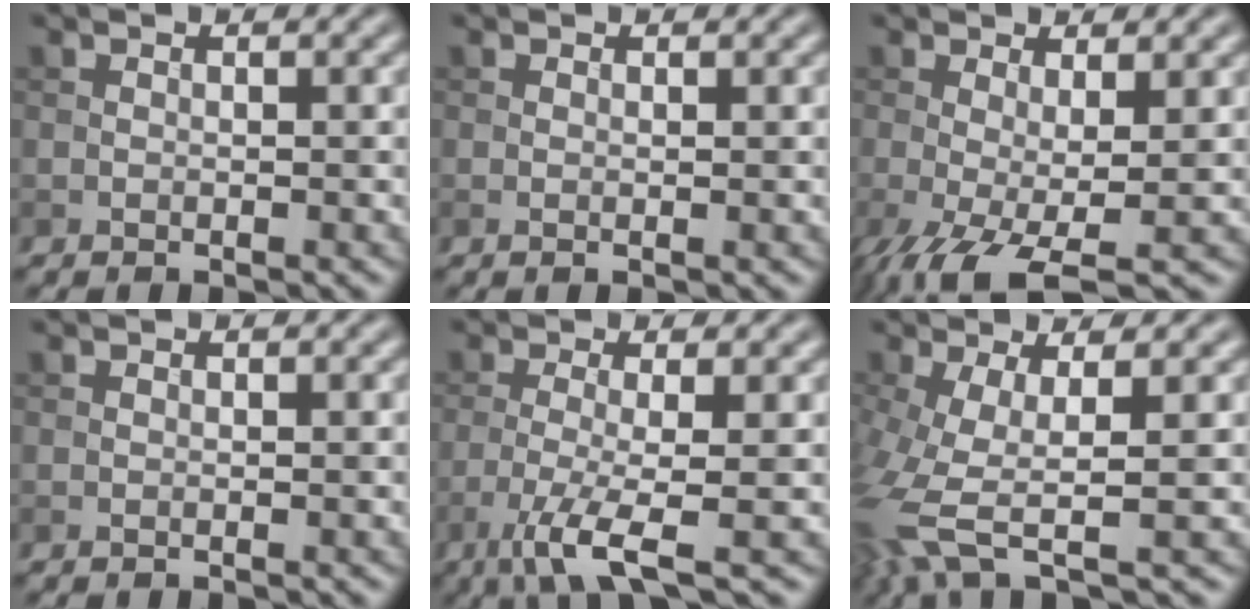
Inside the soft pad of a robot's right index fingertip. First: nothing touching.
{"total": 0.5, "force": [0.1, 0.0, 0.5], "torque": [-0.009, 0.000, 0.000]}
{"total": 5.9, "force": [-2.6, 1.4, 5.2], "torque": [-0.099, -0.016, -0.048]}
{"total": 0.0}
{"total": 5.4, "force": [-2.4, 1.0, 4.7], "torque": [-0.087, -0.006, -0.055]}
{"total": 6.8, "force": [-2.4, 1.9, 6.0], "torque": [-0.152, -0.011, -0.053]}